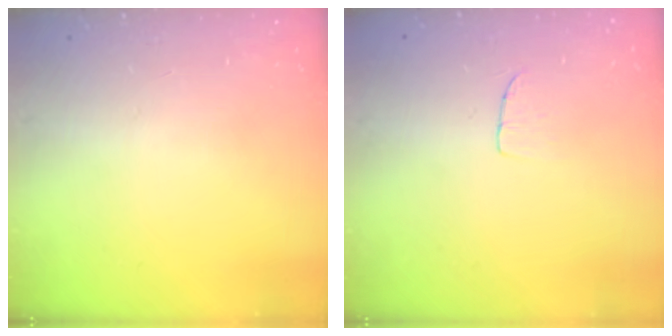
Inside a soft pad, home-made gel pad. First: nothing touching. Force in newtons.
{"total": 4.1, "press": 4.0, "slide": 0.2}